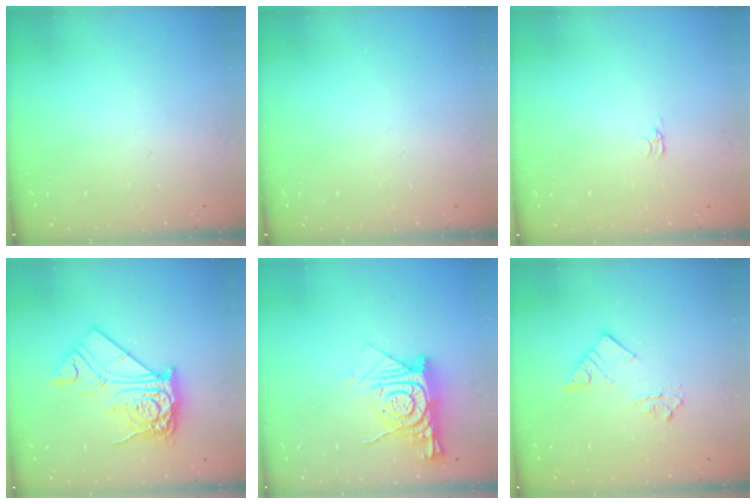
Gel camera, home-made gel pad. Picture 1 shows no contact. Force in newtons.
{"total": 0.0}
{"total": 1.6, "press": 1.6, "slide": 0.4}
{"total": 16.2, "press": 16.1, "slide": 1.3}
{"total": 13.6, "press": 13.5, "slide": 1.3}
{"total": 7.6, "press": 7.5, "slide": 0.8}